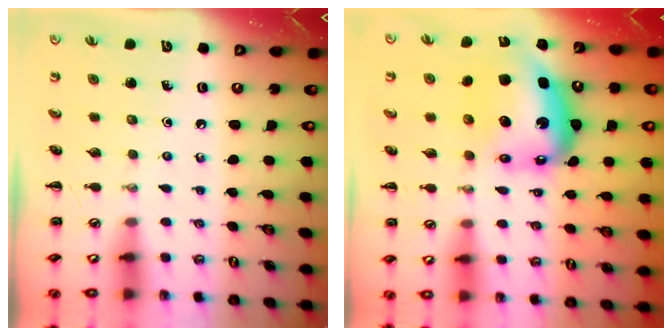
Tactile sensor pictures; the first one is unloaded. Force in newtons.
{"total": 9.5, "press": 9.0, "slide": 2.9}